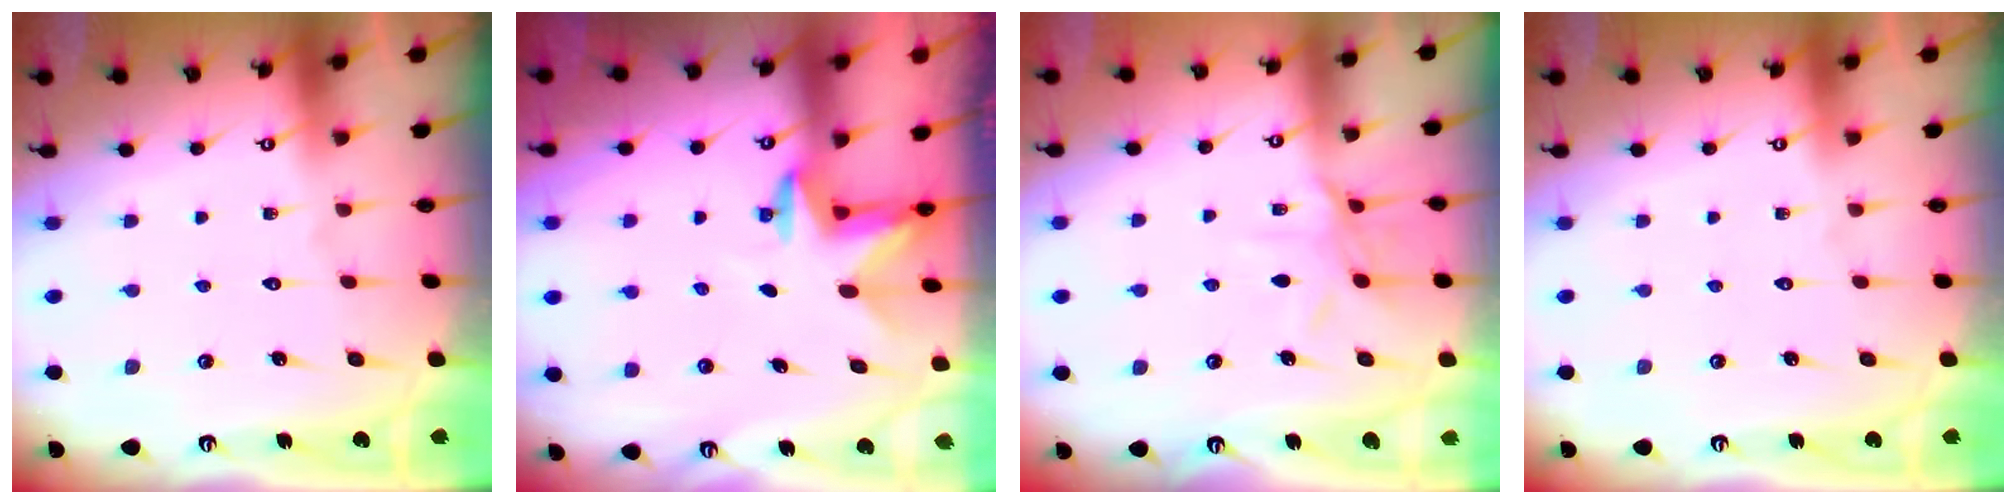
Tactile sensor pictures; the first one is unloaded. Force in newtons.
{"total": 3.0, "press": 2.9, "slide": 0.7}
{"total": 7.9, "press": 7.9, "slide": 0.6}
{"total": 0.0}